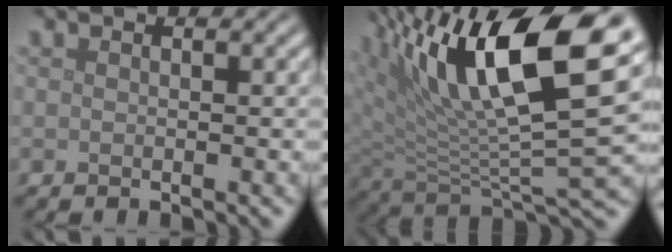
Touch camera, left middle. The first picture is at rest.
{"total": 15.4, "force": [7.4, 5.6, 12.3], "torque": [-0.226, 0.011, 0.137]}